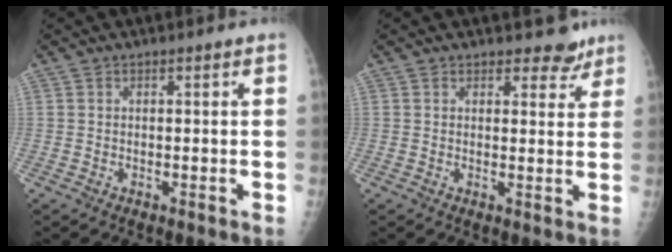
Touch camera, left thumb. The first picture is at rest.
{"total": 3.2, "force": [2.7, 1.6, 0.5], "torque": [0.014, -0.020, 0.029]}